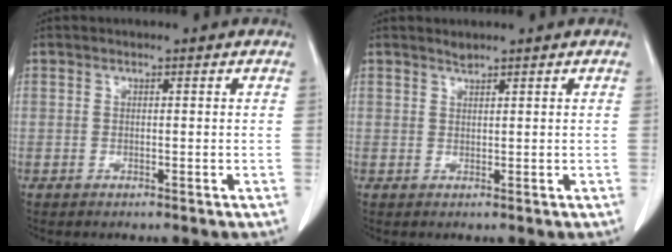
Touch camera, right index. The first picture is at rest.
{"total": 0.7, "force": [0.7, 0.0, 0.0], "torque": [-0.005, 0.000, 0.014]}